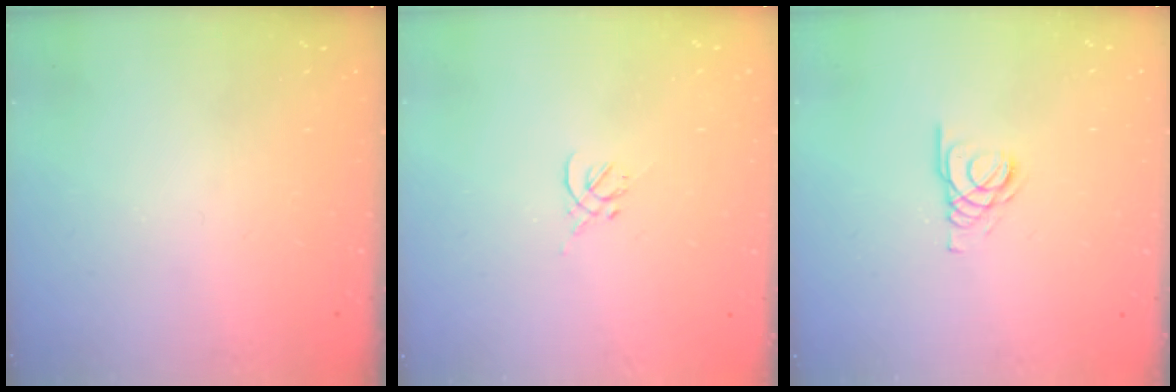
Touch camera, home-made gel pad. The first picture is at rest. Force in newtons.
{"total": 0.0}
{"total": 2.1, "press": 2.1, "slide": 0.2}